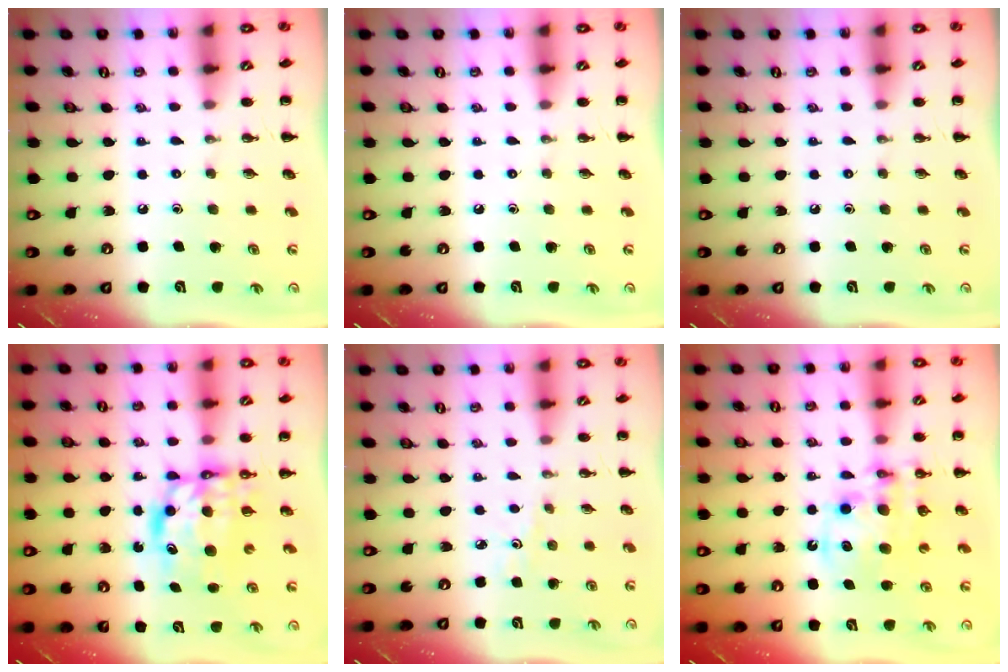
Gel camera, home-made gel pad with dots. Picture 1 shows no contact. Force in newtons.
{"total": 0.0}
{"total": 0.0}
{"total": 7.6, "press": 7.3, "slide": 1.8}
{"total": 2.2, "press": 2.1, "slide": 0.7}
{"total": 12.3, "press": 12.0, "slide": 2.8}